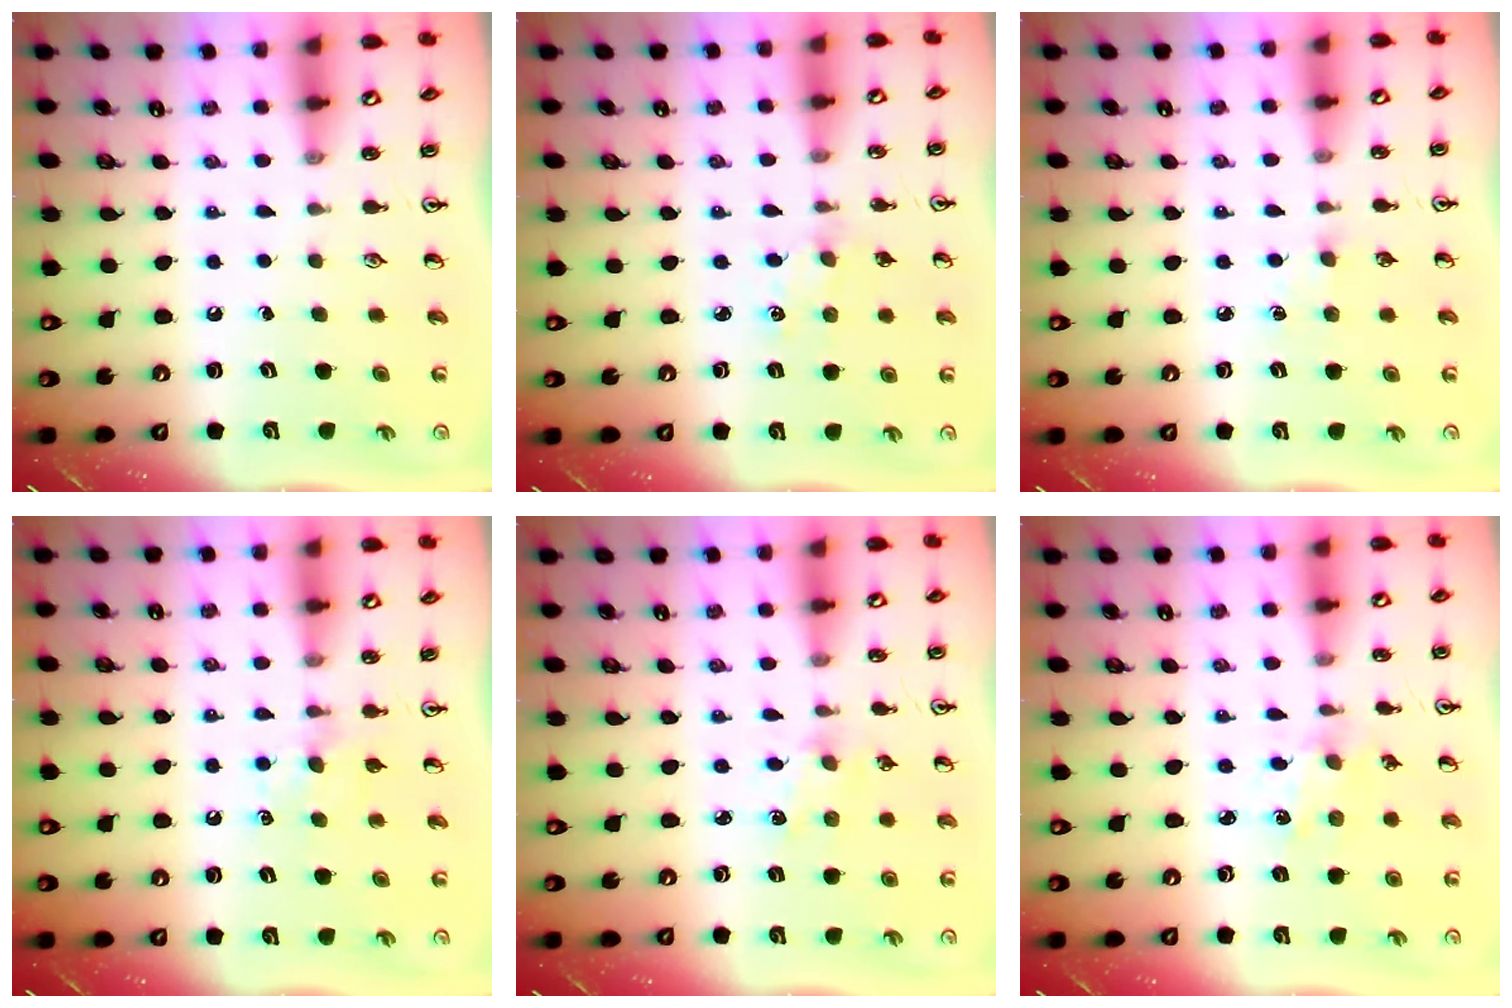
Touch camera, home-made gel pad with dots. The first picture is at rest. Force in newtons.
{"total": 1.4, "press": 1.4, "slide": 0.2}
{"total": 2.7, "press": 2.7, "slide": 0.4}
{"total": 4.8, "press": 4.7, "slide": 0.7}
{"total": 1.8, "press": 1.8, "slide": 0.4}
{"total": 1.3, "press": 1.3, "slide": 0.3}